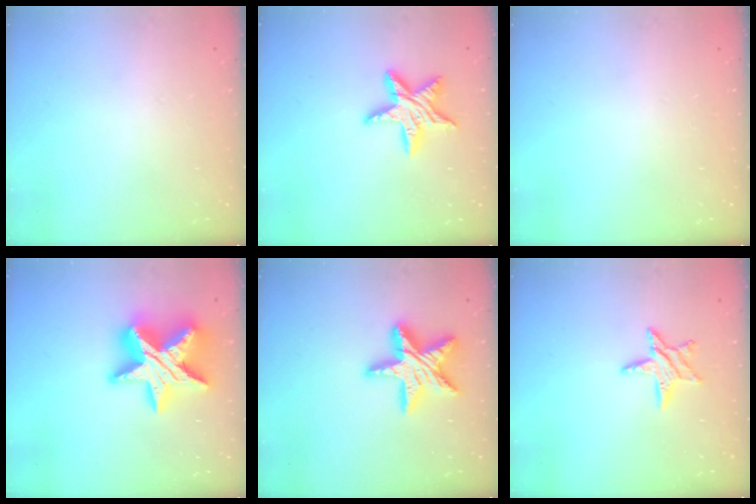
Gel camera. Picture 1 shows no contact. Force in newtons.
{"total": 11.6, "press": 11.6, "slide": 0.4}
{"total": 0.0}
{"total": 24.8, "press": 24.8, "slide": 1.7}
{"total": 17.1, "press": 17.0, "slide": 1.5}
{"total": 7.1, "press": 7.1, "slide": 0.1}